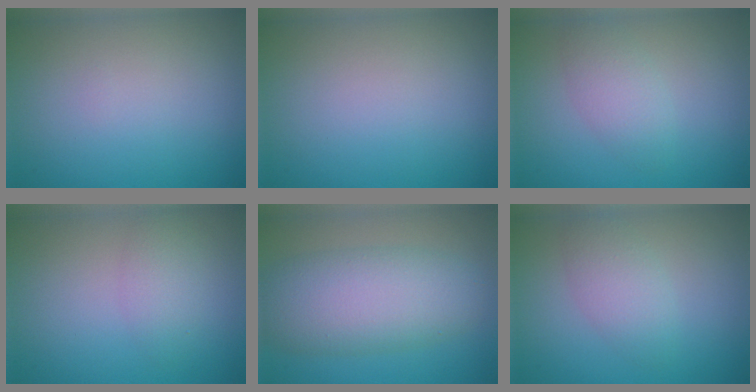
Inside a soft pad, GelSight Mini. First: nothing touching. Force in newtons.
{"total": 0.0}
{"total": 2.4, "press": 2.4, "slide": 0.1}
{"total": 2.0, "press": 2.0, "slide": 0.1}
{"total": 7.3, "press": 7.3, "slide": 0.4}
{"total": 2.7, "press": 2.7, "slide": 0.1}